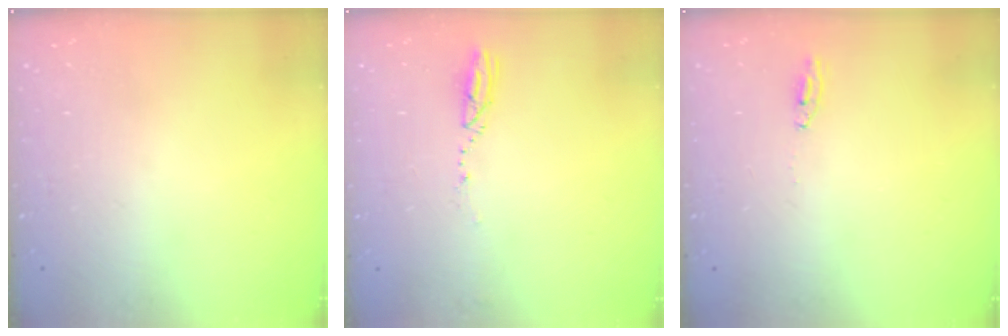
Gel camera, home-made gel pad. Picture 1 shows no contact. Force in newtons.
{"total": 2.9, "press": 2.9, "slide": 0.4}
{"total": 2.4, "press": 2.4, "slide": 0.2}